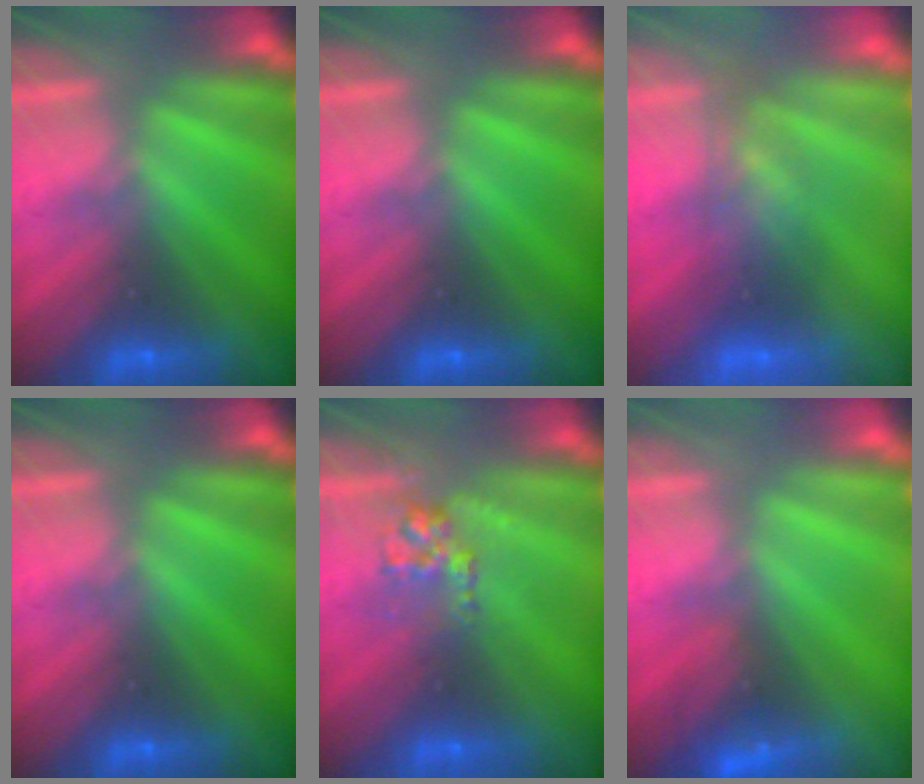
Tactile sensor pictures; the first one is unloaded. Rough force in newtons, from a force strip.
{"total": 0.0}
{"total": 2.7}
{"total": 0.0}
{"total": 2.8}
{"total": 2.5}